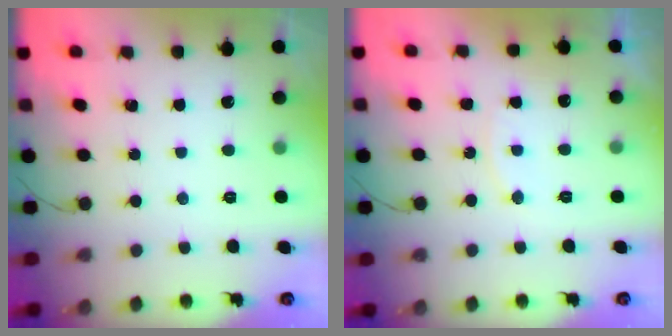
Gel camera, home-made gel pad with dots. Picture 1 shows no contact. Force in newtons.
{"total": 6.4, "press": 6.4, "slide": 0.6}